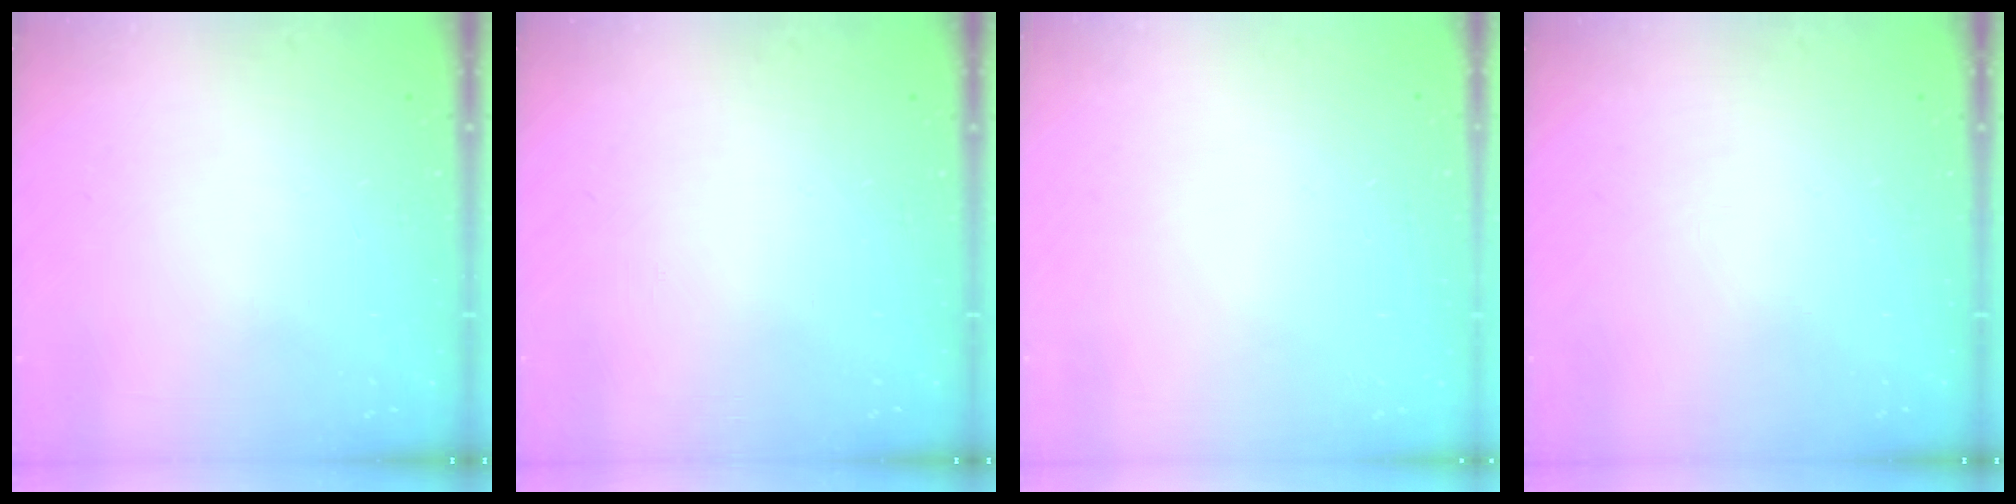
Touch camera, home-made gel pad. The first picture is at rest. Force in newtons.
{"total": 0.0}
{"total": 0.0}
{"total": 0.0}